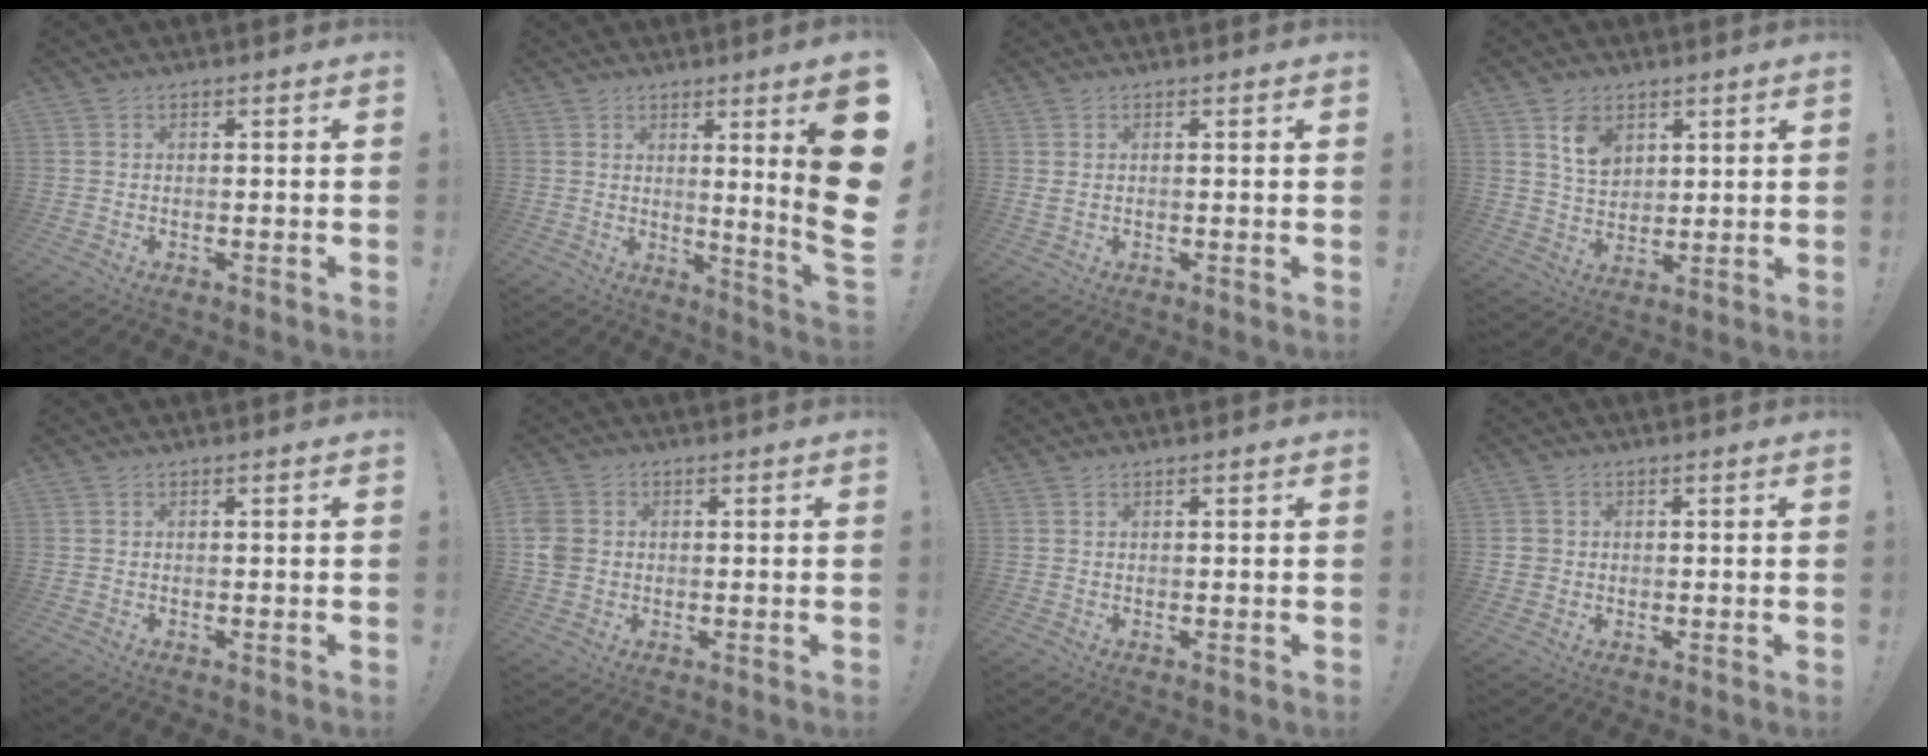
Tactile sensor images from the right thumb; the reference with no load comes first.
{"total": 14.2, "force": [3.2, -1.0, 13.8], "torque": [-0.188, -0.052, 0.035]}
{"total": 1.1, "force": [0.6, 0.1, 0.9], "torque": [-0.011, -0.003, 0.008]}
{"total": 8.4, "force": [4.7, 5.7, 4.0], "torque": [-0.058, -0.023, 0.090]}
{"total": 0.0}
{"total": 5.8, "force": [0.2, 5.1, 2.8], "torque": [-0.067, 0.006, 0.006]}
{"total": 0.0}
{"total": 2.4, "force": [0.2, 2.3, 0.5], "torque": [-0.012, 0.006, 0.006]}